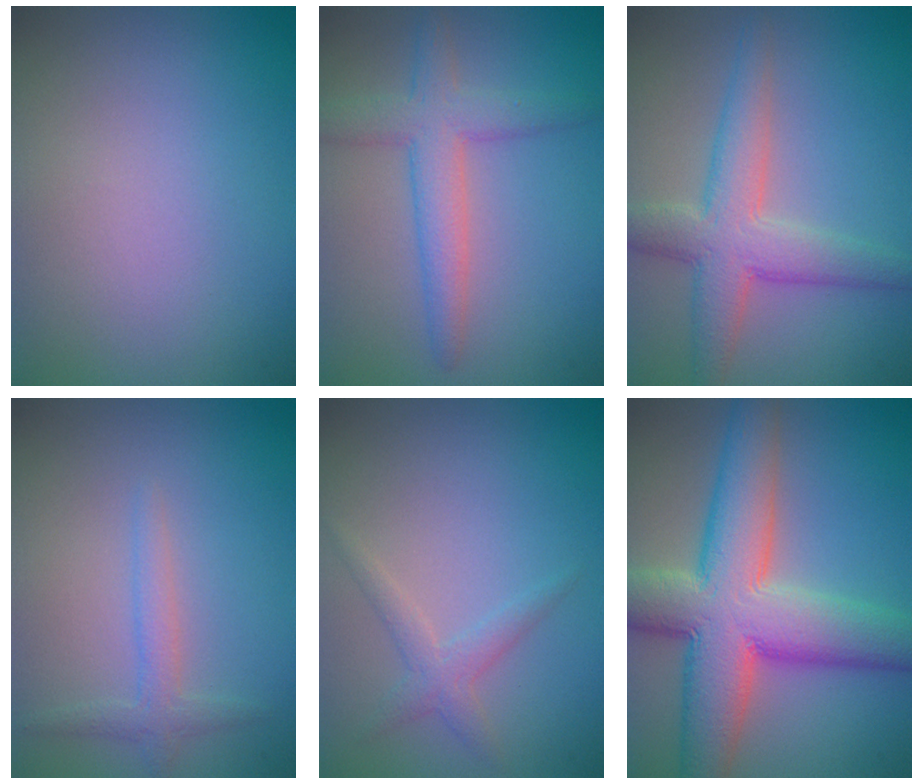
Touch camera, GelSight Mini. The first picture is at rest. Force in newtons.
{"total": 4.0, "press": 4.0, "slide": 0.2}
{"total": 5.3, "press": 5.3, "slide": 0.3}
{"total": 1.8, "press": 1.8, "slide": 0.1}
{"total": 1.7, "press": 1.7, "slide": 0.1}
{"total": 11.2, "press": 11.2, "slide": 0.5}